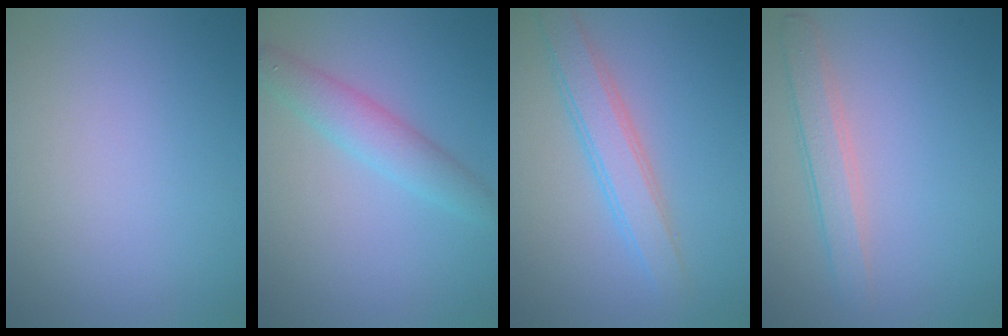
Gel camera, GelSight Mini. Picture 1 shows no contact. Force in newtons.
{"total": 3.0, "press": 3.0, "slide": 0.1}
{"total": 3.4, "press": 3.4, "slide": 0.1}
{"total": 2.5, "press": 2.4, "slide": 0.1}